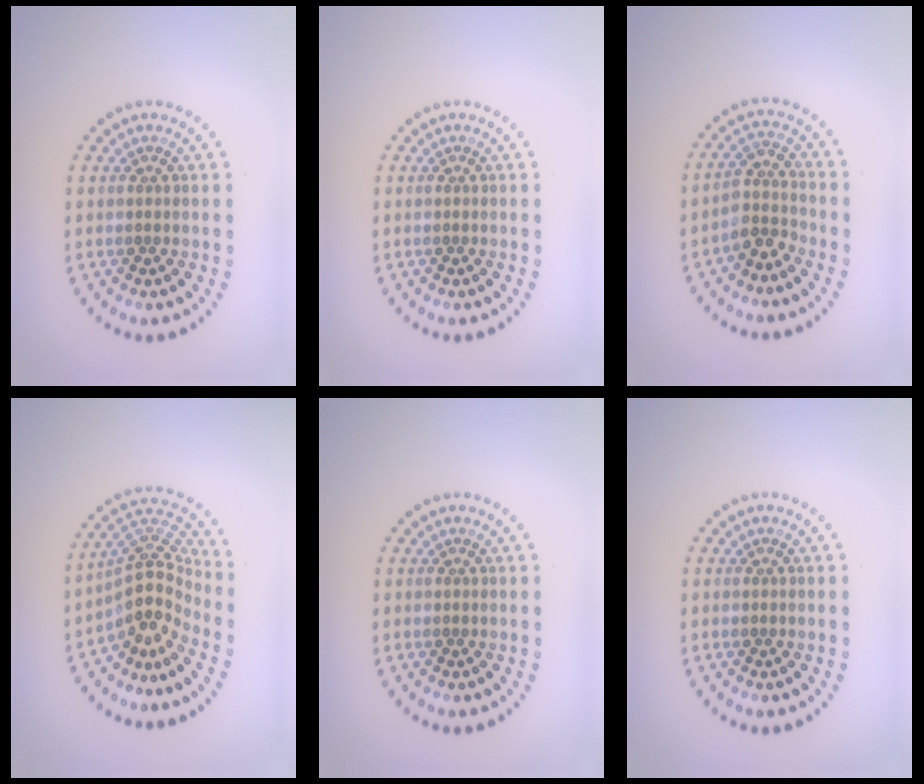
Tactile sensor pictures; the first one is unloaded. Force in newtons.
{"total": 0.0}
{"total": 2.5, "press": 1.9, "slide": 1.7}
{"total": 4.4, "press": 3.0, "slide": 3.2}
{"total": 0.0}
{"total": 0.0}